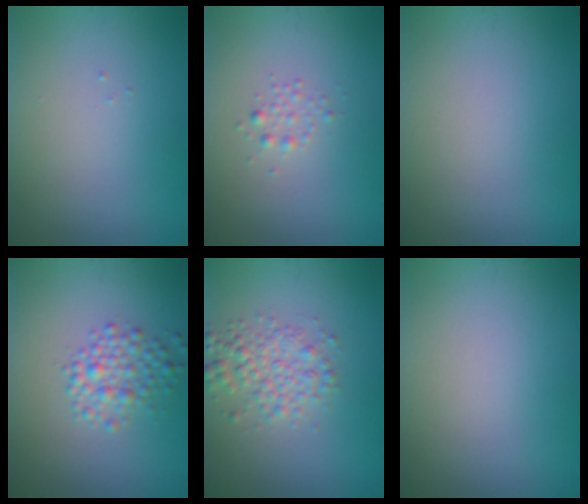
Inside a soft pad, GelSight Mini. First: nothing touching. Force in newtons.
{"total": 0.9, "press": 0.9, "slide": 0.0}
{"total": 0.0}
{"total": 2.6, "press": 2.6, "slide": 0.0}
{"total": 2.9, "press": 2.9, "slide": 0.0}
{"total": 0.0}